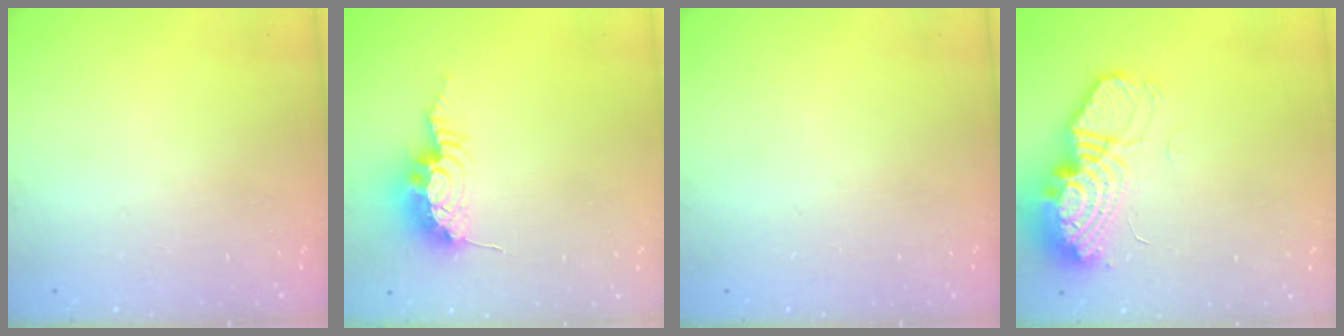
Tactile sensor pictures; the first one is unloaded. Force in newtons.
{"total": 10.6, "press": 10.5, "slide": 0.9}
{"total": 0.0}
{"total": 18.1, "press": 16.9, "slide": 6.5}